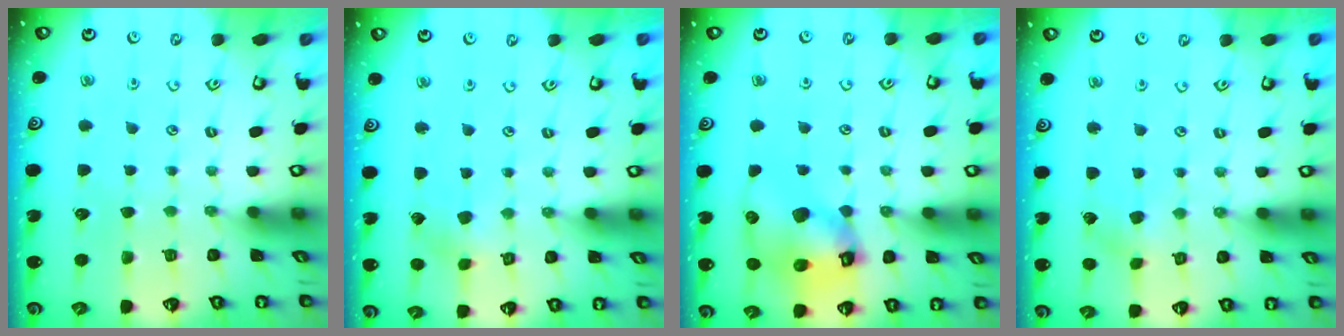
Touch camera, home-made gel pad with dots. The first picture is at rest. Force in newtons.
{"total": 2.7, "press": 2.7, "slide": 0.3}
{"total": 14.2, "press": 14.0, "slide": 2.0}
{"total": 2.9, "press": 2.8, "slide": 0.3}